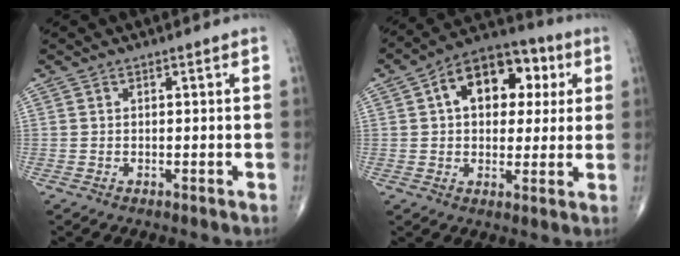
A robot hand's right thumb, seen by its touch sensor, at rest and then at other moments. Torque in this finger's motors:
{"motor_torque": [0.23, 2.81, 1.29, 0.14, 0.07]}